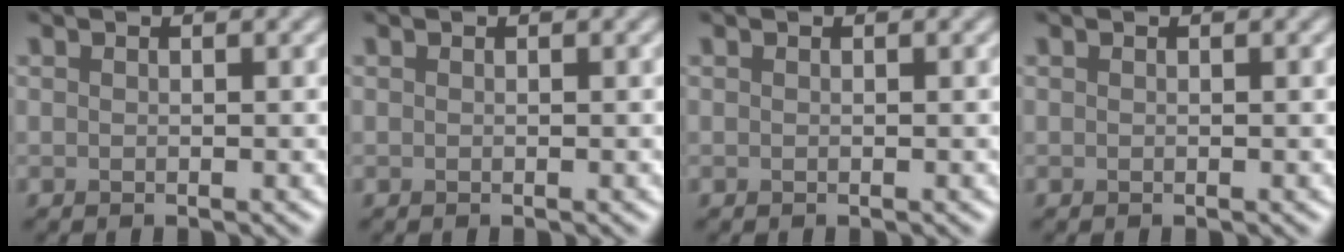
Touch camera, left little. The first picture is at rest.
{"total": 0.0}
{"total": 0.0}
{"total": 0.0}